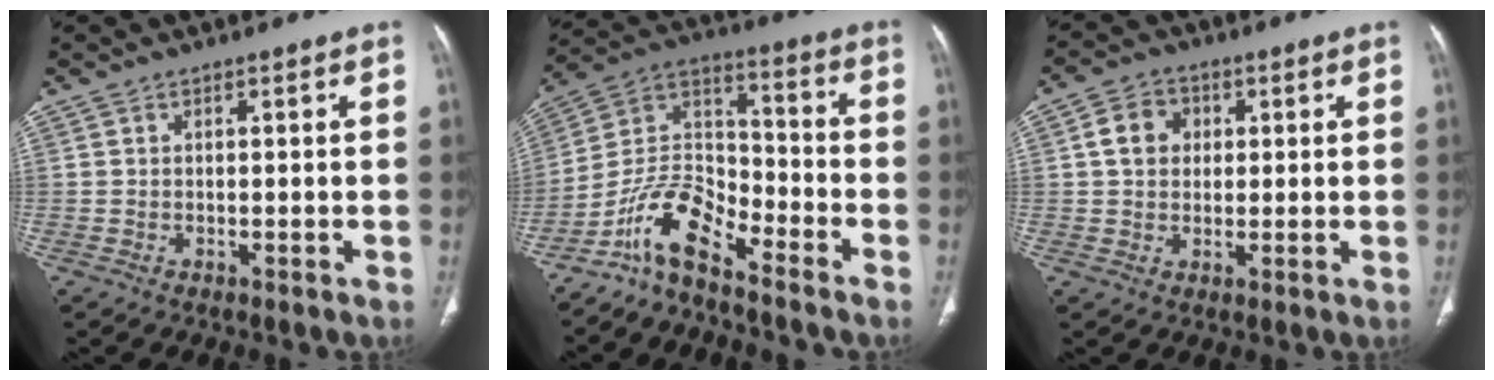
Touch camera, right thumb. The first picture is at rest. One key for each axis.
{"total": 10.7, "fx": -8.4, "fy": 3.7, "fz": 5.4, "tx": -0.097, "ty": 0.086, "tz": -0.171}
{"total": 6.4, "fx": 1.3, "fy": 5.3, "fz": 3.3, "tx": -0.038, "ty": 0.008, "tz": 0.015}